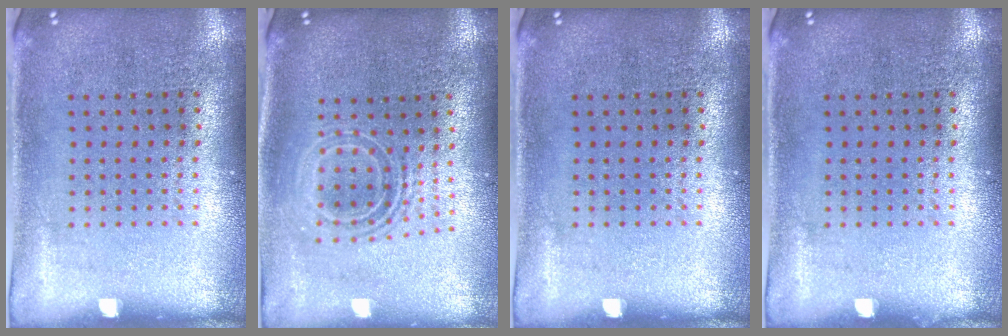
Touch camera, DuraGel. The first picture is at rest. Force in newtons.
{"total": 1.7, "press": 1.4, "slide": 1.1}
{"total": 0.0}
{"total": 0.0}